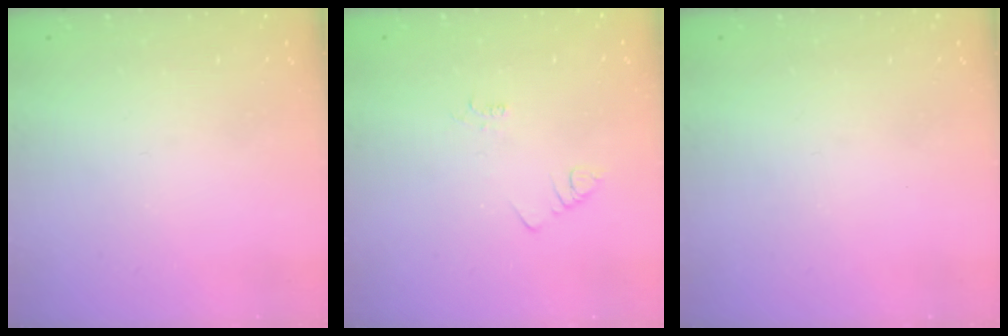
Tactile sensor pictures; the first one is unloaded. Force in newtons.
{"total": 1.9, "press": 1.9, "slide": 0.3}
{"total": 0.0}